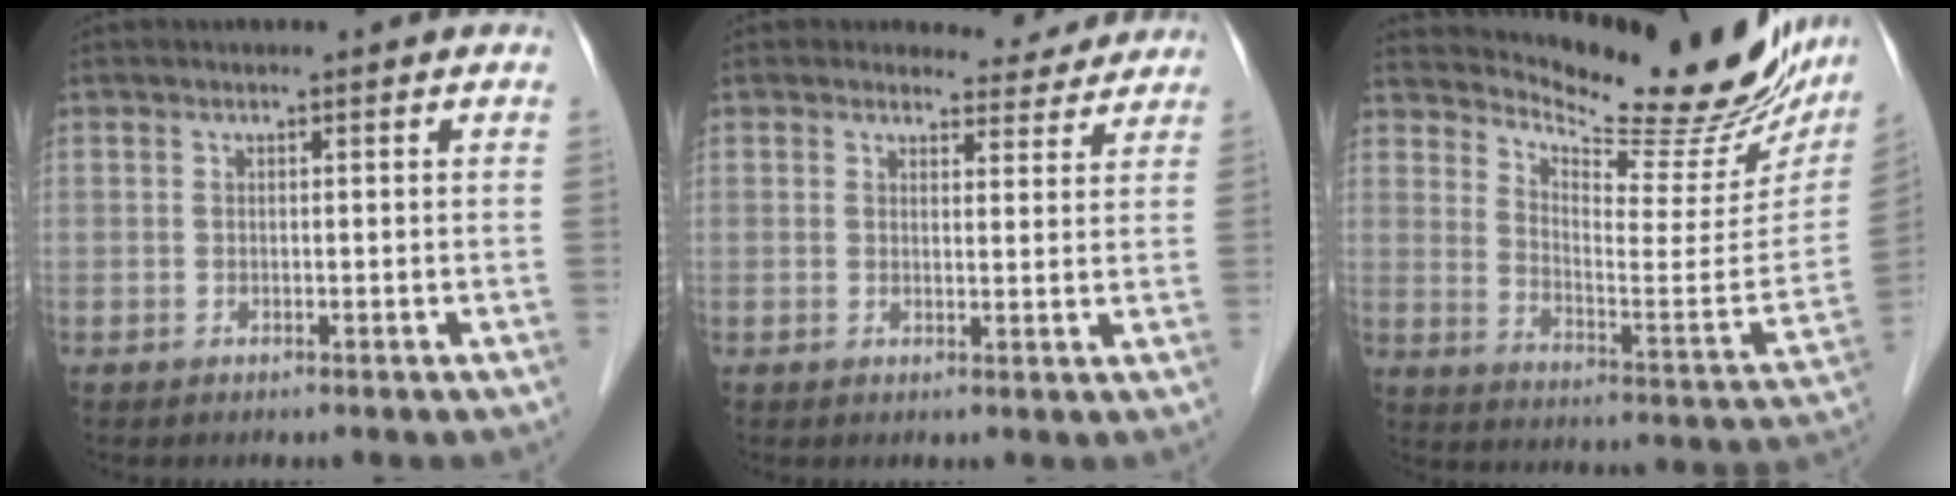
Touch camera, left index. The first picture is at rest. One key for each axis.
{"total": 4.6, "fx": 4.2, "fy": 1.7, "fz": -0.2, "tx": 0.008, "ty": -0.003, "tz": 0.042}
{"total": 23.5, "fx": 21.1, "fy": 4.9, "fz": 9.1, "tx": -0.134, "ty": -0.074, "tz": 0.276}